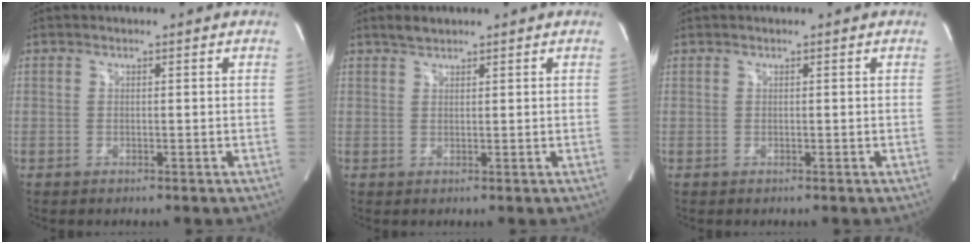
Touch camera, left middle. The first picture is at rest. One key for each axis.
{"total": 1.6, "fx": 1.5, "fy": 0.4, "fz": 0.5, "tx": -0.015, "ty": 0.004, "tz": 0.030}
{"total": 0.0}